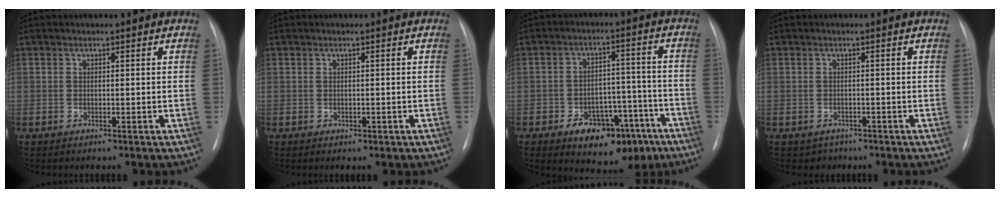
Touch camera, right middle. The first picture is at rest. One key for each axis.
{"total": 0.8, "fx": -0.3, "fy": 0.7, "fz": 0.3, "tx": -0.005, "ty": 0.001, "tz": 0.000}
{"total": 11.8, "fx": -6.7, "fy": 6.6, "fz": 7.2, "tx": -0.084, "ty": 0.026, "tz": -0.086}
{"total": 1.9, "fx": -1.2, "fy": 1.4, "fz": -0.2, "tx": -0.002, "ty": 0.006, "tz": -0.015}